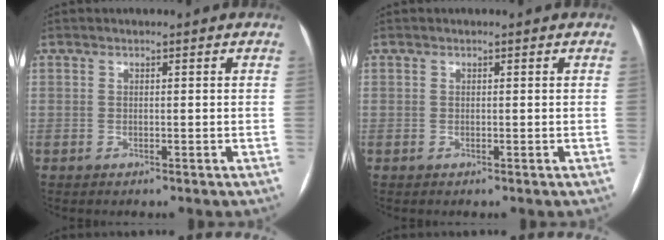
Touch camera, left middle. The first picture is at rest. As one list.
[{"total": 0.0}]